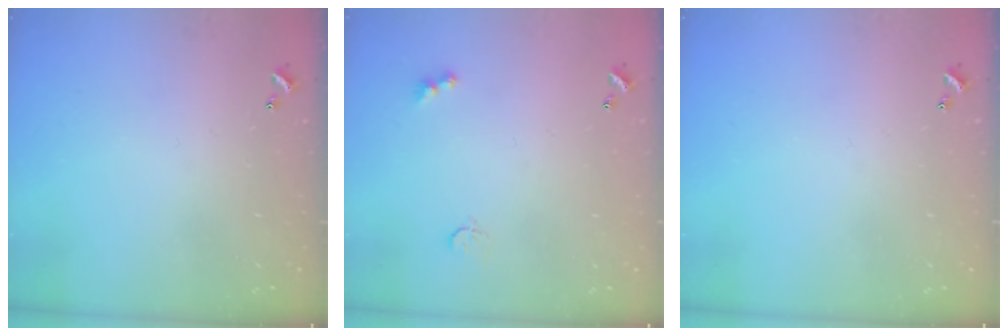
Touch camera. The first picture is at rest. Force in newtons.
{"total": 2.9, "press": 2.8, "slide": 0.7}
{"total": 0.0}